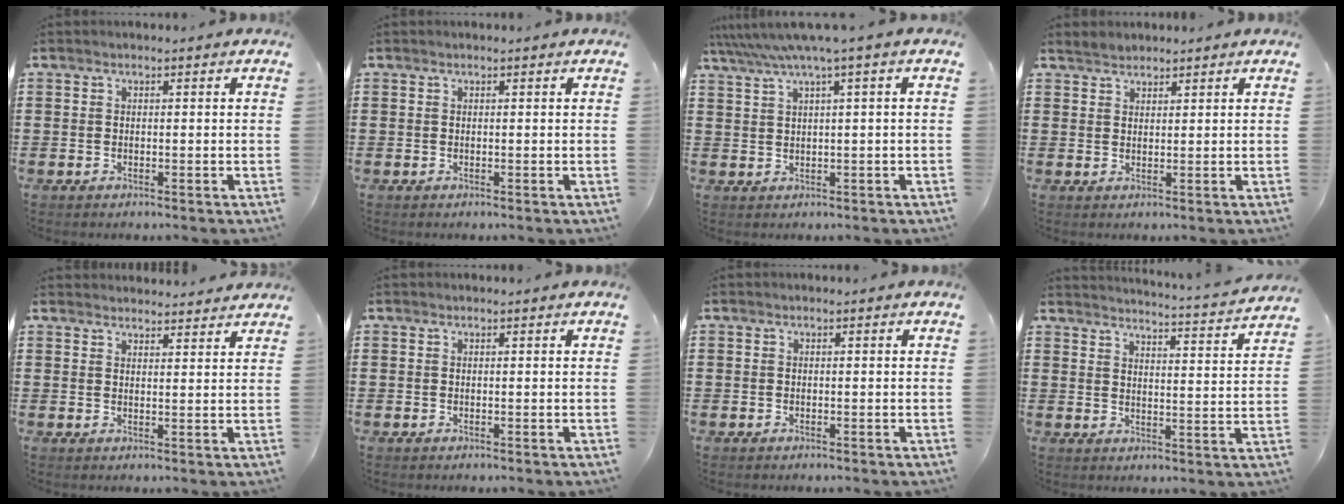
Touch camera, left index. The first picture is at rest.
{"total": 0.0}
{"total": 4.2, "force": [2.0, -0.4, 3.7], "torque": [-0.075, -0.010, 0.032]}
{"total": 1.7, "force": [1.6, 0.5, -0.2], "torque": [-0.002, 0.004, 0.032]}
{"total": 2.8, "force": [2.8, 0.2, -0.1], "torque": [0.000, -0.011, 0.051]}
{"total": 0.0}
{"total": 0.0}
{"total": 3.3, "force": [3.1, -0.8, 0.7], "torque": [-0.022, -0.036, 0.045]}